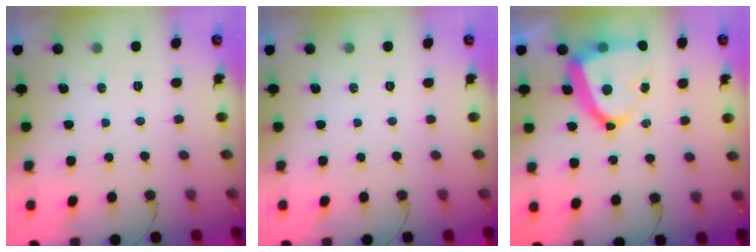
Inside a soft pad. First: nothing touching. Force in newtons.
{"total": 0.0}
{"total": 16.9, "press": 16.8, "slide": 1.9}